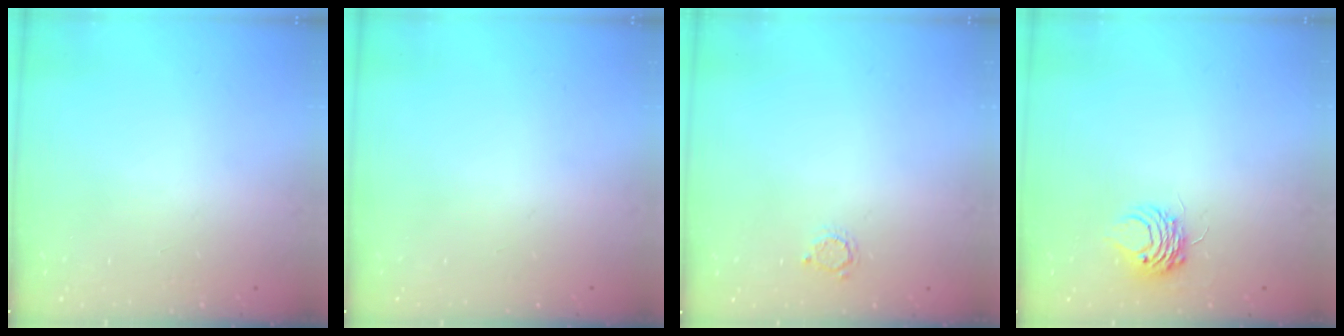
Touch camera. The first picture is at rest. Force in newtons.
{"total": 0.0}
{"total": 2.6, "press": 2.6, "slide": 0.4}
{"total": 6.1, "press": 6.1, "slide": 0.5}